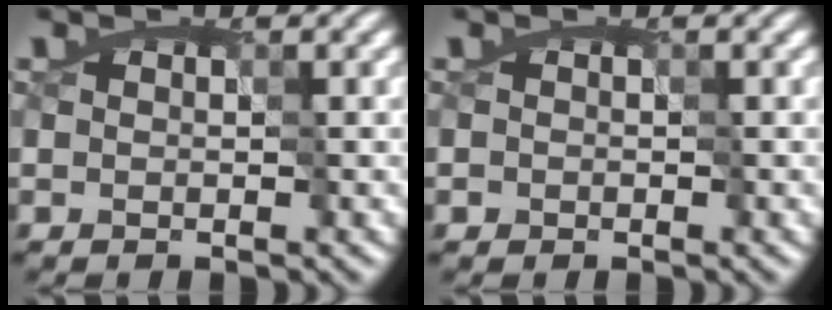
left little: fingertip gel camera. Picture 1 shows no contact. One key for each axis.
{"total": 0.7, "fx": -0.1, "fy": 0.6, "fz": 0.2, "tx": -0.003, "ty": 0.002, "tz": -0.002}